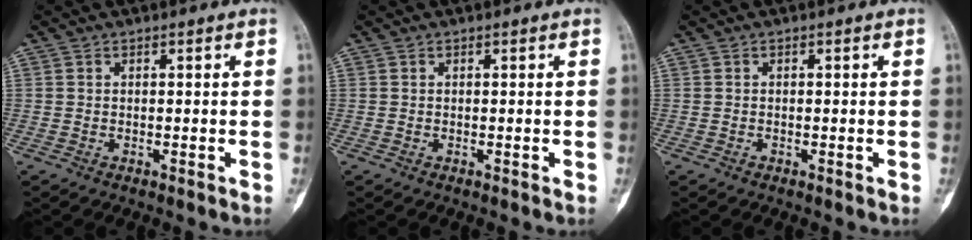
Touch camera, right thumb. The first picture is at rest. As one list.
[{"total": 0.0}, {"total": 0.0}]